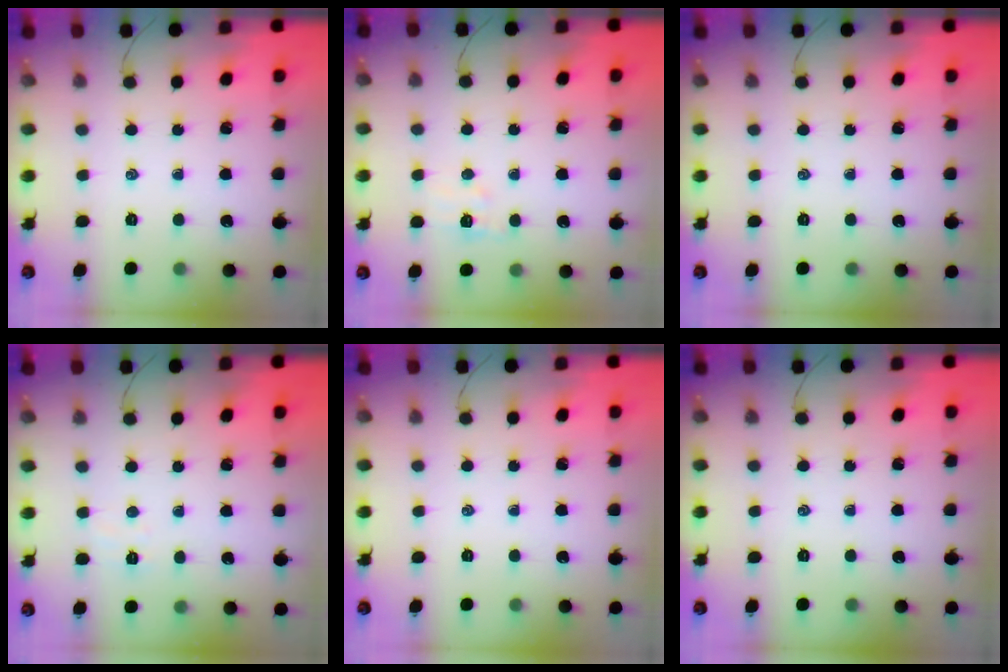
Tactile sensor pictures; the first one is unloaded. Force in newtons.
{"total": 5.2, "press": 5.0, "slide": 1.2}
{"total": 0.0}
{"total": 2.5, "press": 2.4, "slide": 0.8}
{"total": 0.0}
{"total": 0.0}